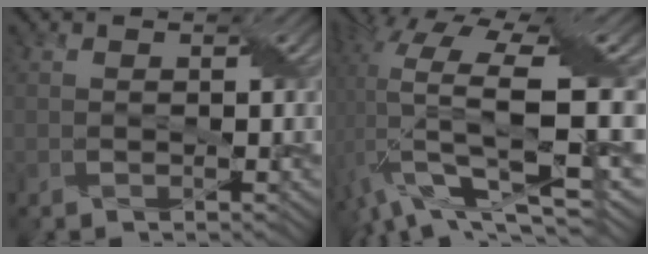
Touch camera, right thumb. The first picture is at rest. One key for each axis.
{"total": 17.2, "fx": -0.5, "fy": 5.9, "fz": 16.2, "tx": -0.329, "ty": -0.012, "tz": 0.001}